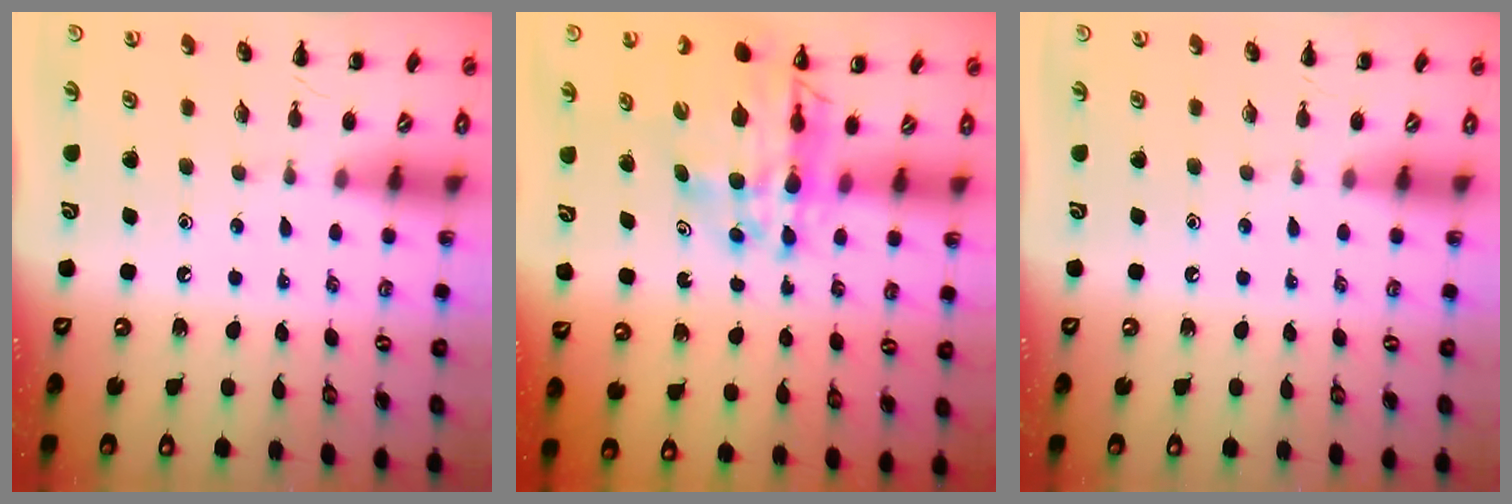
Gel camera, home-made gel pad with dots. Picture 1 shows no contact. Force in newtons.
{"total": 14.9, "press": 14.4, "slide": 4.1}
{"total": 0.0}